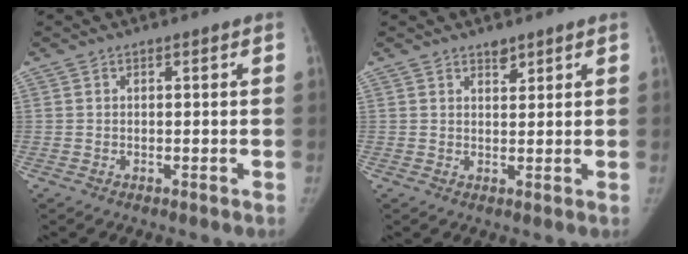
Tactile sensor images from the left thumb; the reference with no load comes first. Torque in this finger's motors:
{"motor_torque": [0.17, 0.08, 0.65, -0.50, 0.08]}